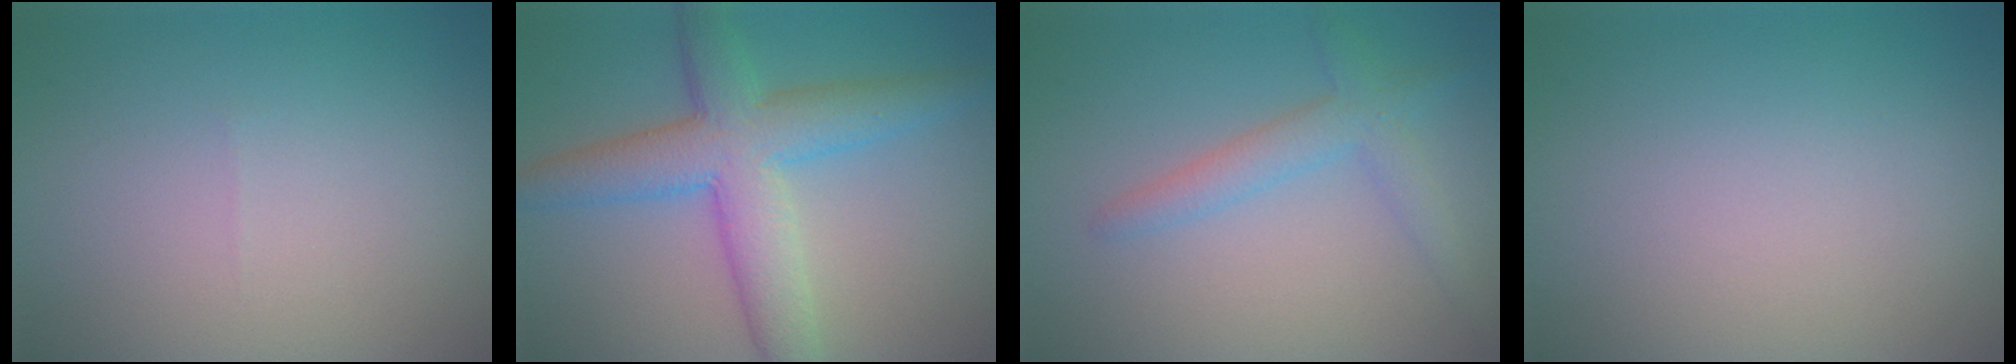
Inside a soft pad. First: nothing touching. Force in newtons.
{"total": 7.0, "press": 7.0, "slide": 0.1}
{"total": 2.7, "press": 2.7, "slide": 0.0}
{"total": 0.0}